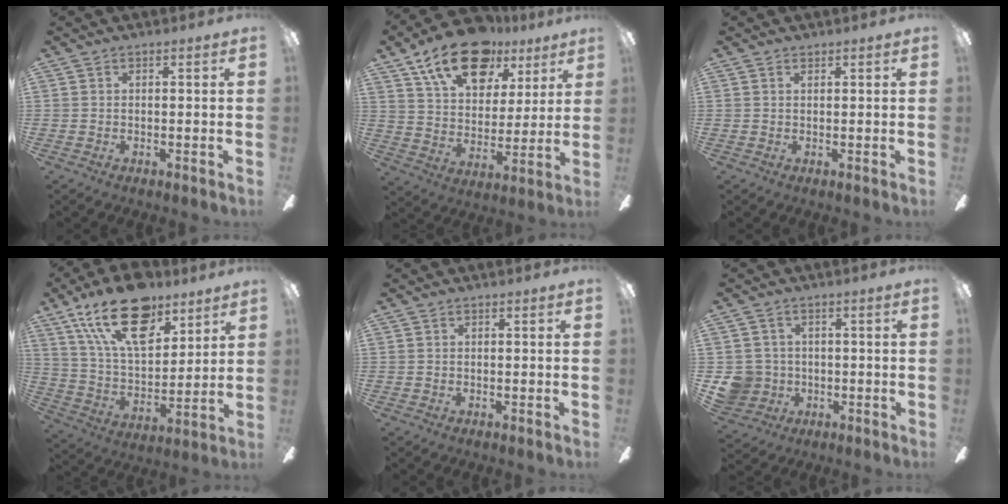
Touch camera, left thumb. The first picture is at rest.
{"total": 19.3, "force": [12.5, 10.4, 10.5], "torque": [-0.168, -0.061, 0.217]}
{"total": 0.5, "force": [0.4, 0.3, 0.2], "torque": [-0.005, 0.000, 0.008]}
{"total": 22.5, "force": [13.3, 11.4, 14.1], "torque": [-0.261, -0.057, 0.233]}
{"total": 0.0}
{"total": 7.0, "force": [-0.7, 6.7, 1.6], "torque": [-0.054, 0.006, -0.010]}